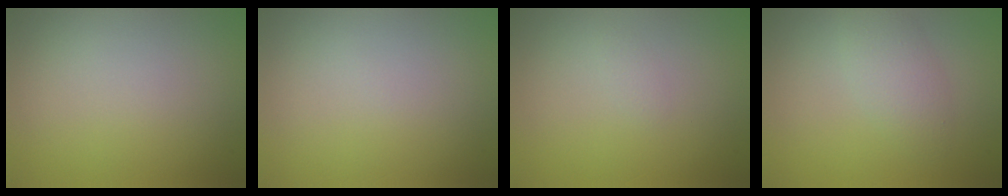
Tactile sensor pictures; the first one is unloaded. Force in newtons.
{"total": 0.0}
{"total": 0.5, "press": 0.5, "slide": 0.1}
{"total": 2.4, "press": 2.4, "slide": 0.1}